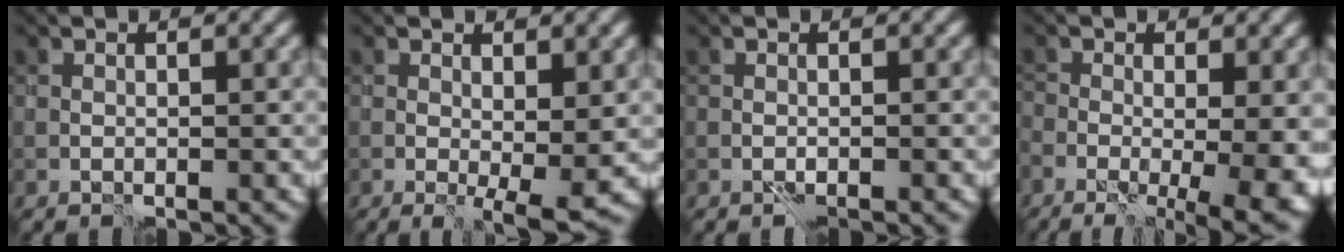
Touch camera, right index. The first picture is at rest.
{"total": 3.4, "force": [-0.2, 0.9, 3.3], "torque": [-0.046, -0.010, -0.001]}
{"total": 0.5, "force": [-0.4, -0.3, -0.2], "torque": [0.006, -0.001, -0.006]}
{"total": 10.5, "force": [-3.4, 4.6, 8.8], "torque": [-0.118, -0.016, -0.037]}